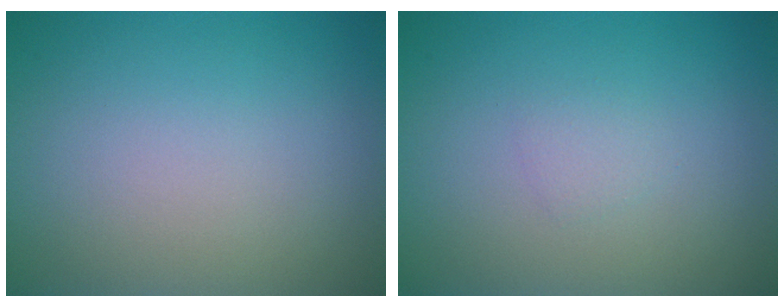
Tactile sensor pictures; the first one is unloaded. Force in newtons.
{"total": 0.8, "press": 0.8, "slide": 0.1}